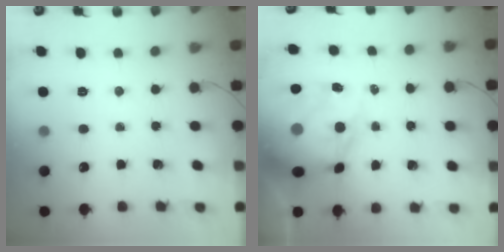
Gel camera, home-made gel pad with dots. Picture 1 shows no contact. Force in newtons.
{"total": 15.4, "press": 14.9, "slide": 3.9}